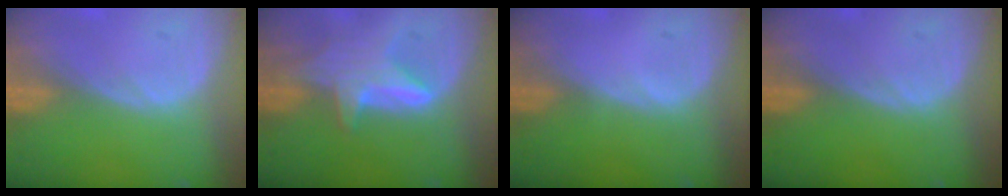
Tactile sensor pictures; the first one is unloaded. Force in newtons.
{"total": 6.0, "press": 6.0, "slide": 0.7}
{"total": 0.0}
{"total": 0.0}